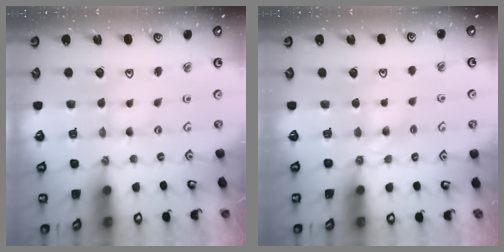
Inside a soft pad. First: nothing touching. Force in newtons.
{"total": 4.0, "press": 4.0, "slide": 0.7}